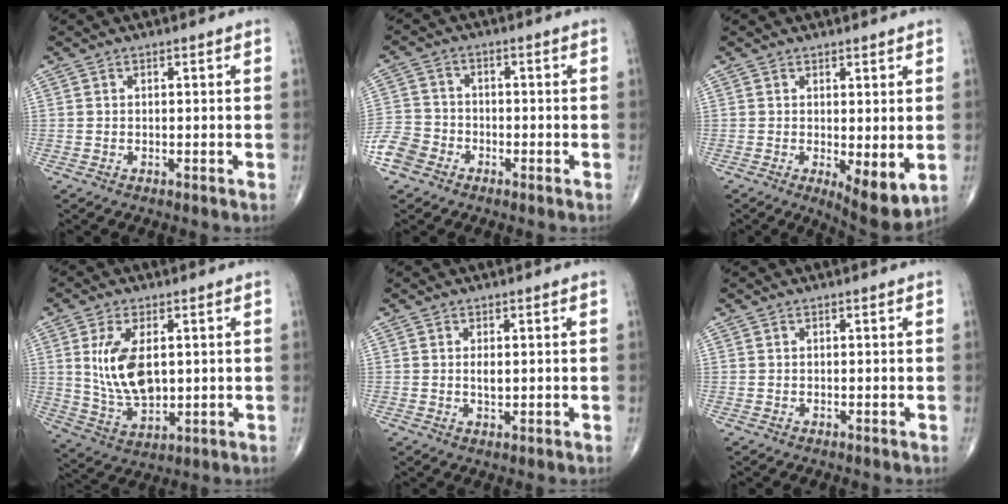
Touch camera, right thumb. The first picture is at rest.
{"total": 5.8, "force": [-3.3, 4.4, 1.6], "torque": [-0.019, 0.017, -0.071]}
{"total": 7.4, "force": [-0.3, 2.5, 6.9], "torque": [-0.090, -0.019, 0.004]}
{"total": 11.4, "force": [1.9, 6.2, 9.5], "torque": [-0.173, -0.016, 0.048]}
{"total": 2.6, "force": [0.3, 1.2, 2.3], "torque": [-0.041, -0.004, 0.008]}
{"total": 0.0}